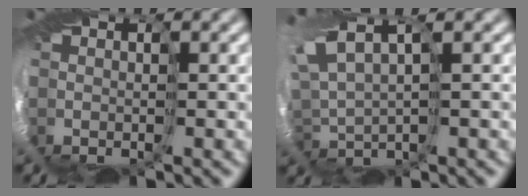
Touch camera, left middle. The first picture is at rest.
{"total": 2.2, "force": [1.5, -1.3, 0.8], "torque": [-0.039, 0.007, 0.027]}